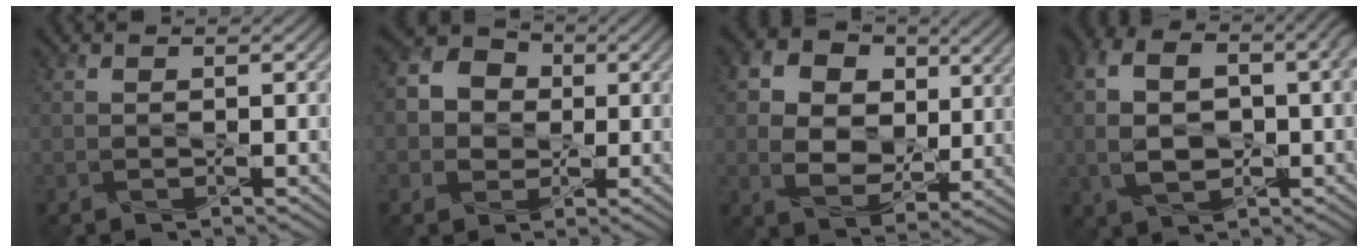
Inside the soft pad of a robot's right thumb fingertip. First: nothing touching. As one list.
[{"total": 6.4, "force": [0.4, 5.7, 3.0], "torque": [-0.079, 0.011, -0.006]}, {"total": 10.3, "force": [3.1, 7.6, 6.2], "torque": [-0.158, 0.007, 0.051]}, {"total": 11.3, "force": [0.2, 6.6, 9.2], "torque": [-0.194, 0.001, 0.006]}]